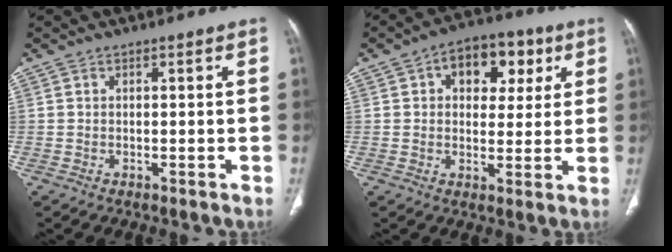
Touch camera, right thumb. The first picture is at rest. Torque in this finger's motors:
{"motor_torque": [0.80, 1.46, 0.38, -0.43, 0.16]}